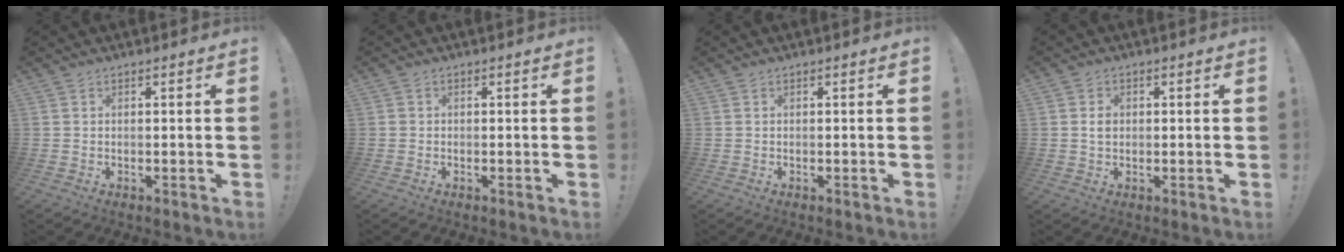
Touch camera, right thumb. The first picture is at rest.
{"total": 0.7, "force": [0.1, 0.7, 0.1], "torque": [-0.010, 0.005, 0.003]}
{"total": 0.0}
{"total": 2.4, "force": [0.3, 2.0, 1.3], "torque": [-0.008, -0.002, 0.001]}